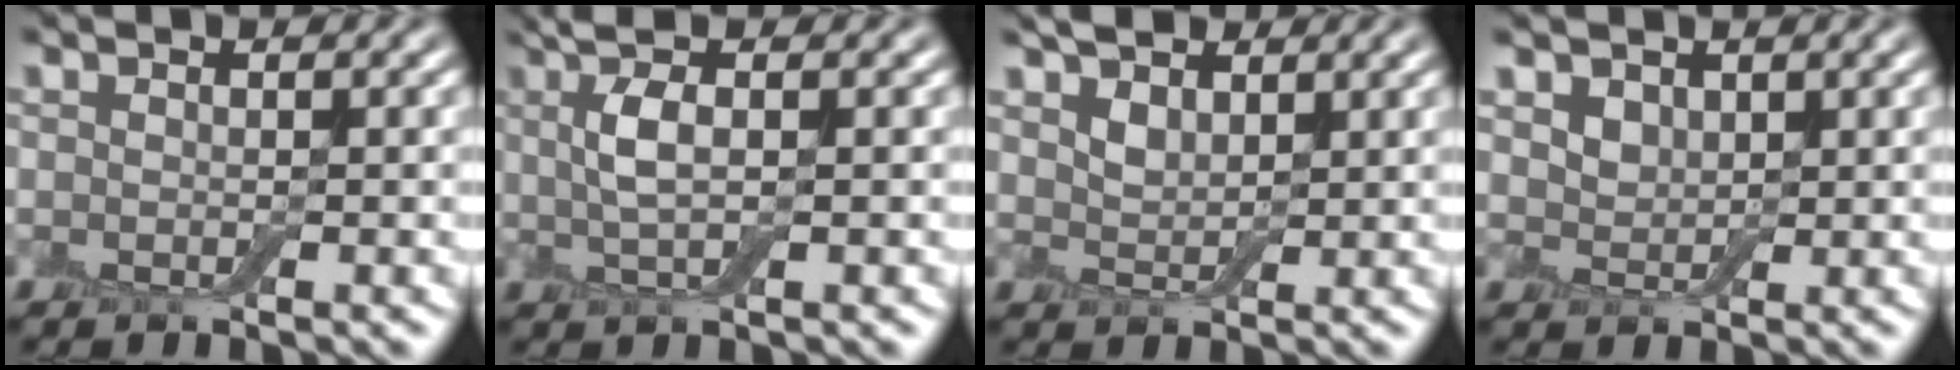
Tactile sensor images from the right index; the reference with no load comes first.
{"total": 3.6, "force": [1.1, 1.2, 3.2], "torque": [-0.066, 0.004, 0.020]}
{"total": 3.0, "force": [2.1, 1.6, 1.5], "torque": [-0.037, 0.004, 0.038]}
{"total": 2.6, "force": [1.7, 1.8, 1.0], "torque": [-0.031, -0.001, 0.032]}